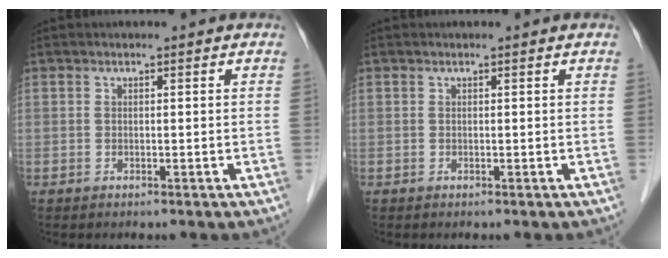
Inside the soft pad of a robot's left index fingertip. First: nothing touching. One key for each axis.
{"total": 0.0}